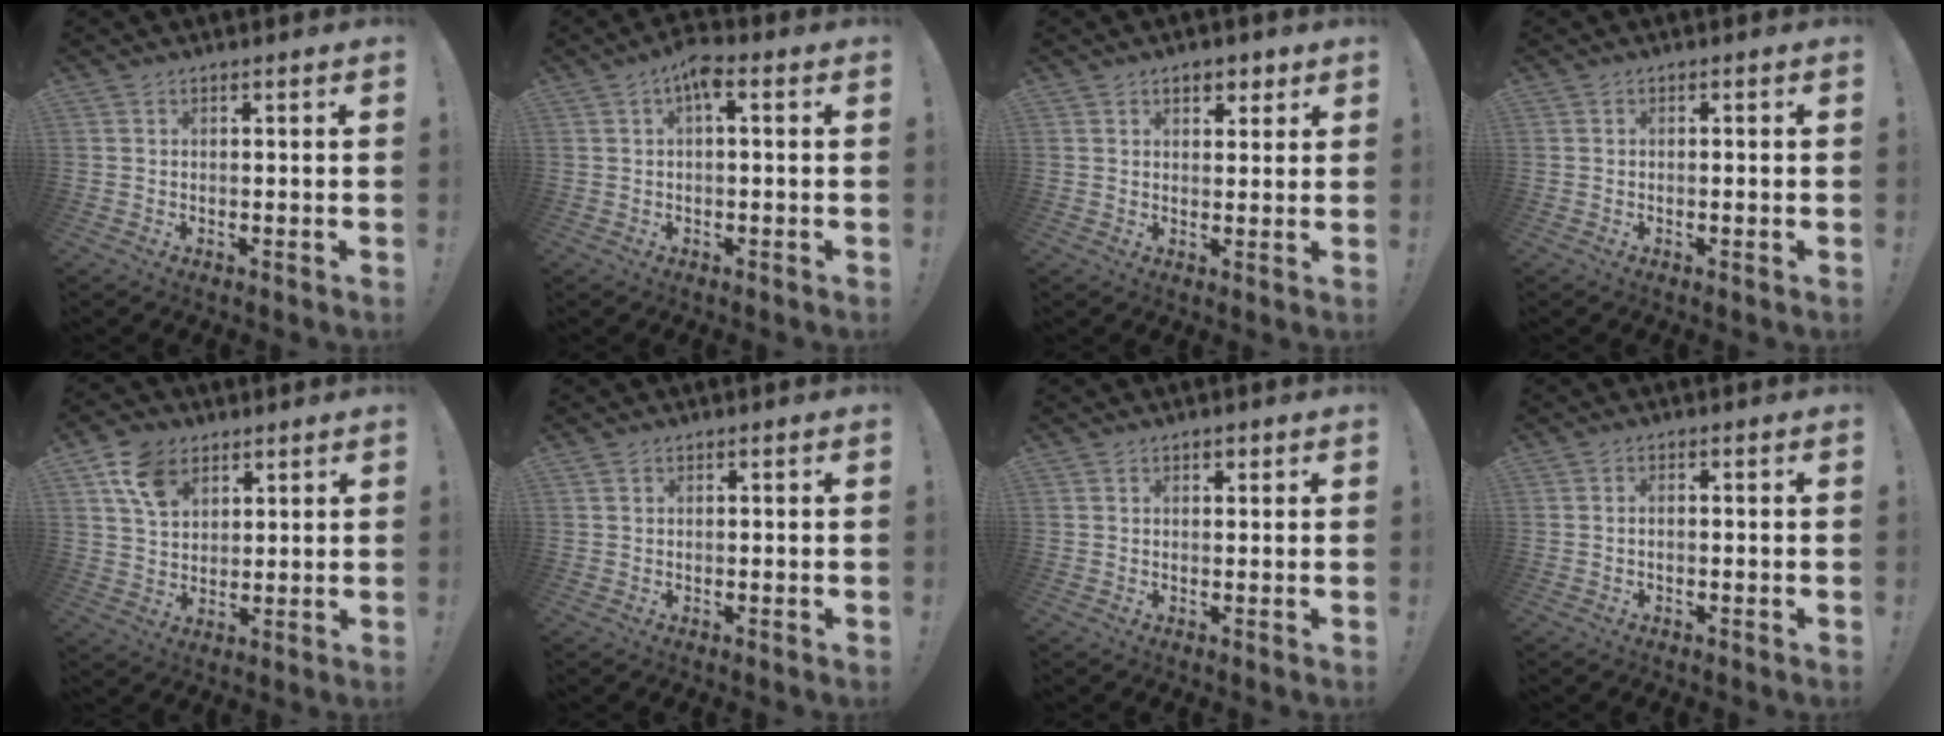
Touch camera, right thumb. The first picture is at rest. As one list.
[{"total": 4.7, "force": [1.2, 1.6, 4.2], "torque": [-0.065, -0.004, 0.013]}, {"total": 4.3, "force": [2.4, 2.8, 2.2], "torque": [-0.016, -0.008, 0.038]}, {"total": 1.0, "force": [-0.5, -0.2, 0.8], "torque": [-0.020, 0.002, -0.007]}, {"total": 10.5, "force": [5.7, 7.2, 5.1], "torque": [-0.079, -0.020, 0.111]}, {"total": 0.0}, {"total": 1.0, "force": [0.5, 0.7, 0.4], "torque": [0.002, -0.003, 0.007]}, {"total": 1.2, "force": [-0.5, 0.4, 1.0], "torque": [-0.026, 0.007, -0.008]}]